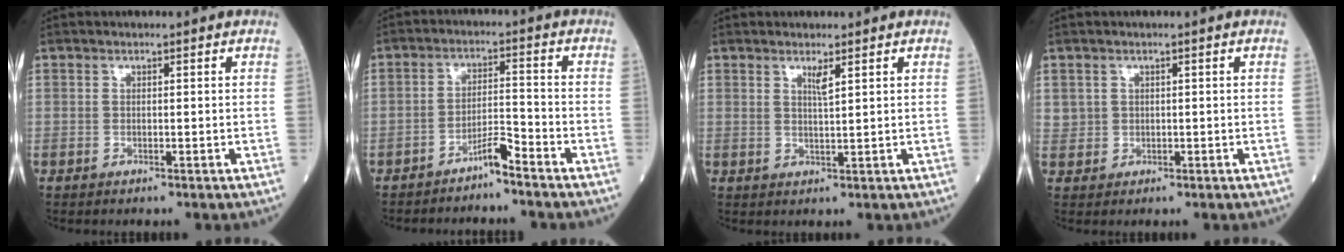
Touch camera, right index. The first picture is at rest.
{"total": 3.8, "force": [-3.2, 0.1, 1.9], "torque": [-0.031, 0.002, -0.059]}
{"total": 1.9, "force": [1.1, -0.1, 1.6], "torque": [-0.029, -0.007, 0.020]}
{"total": 1.8, "force": [0.6, 1.7, 0.1], "torque": [0.011, 0.005, 0.008]}